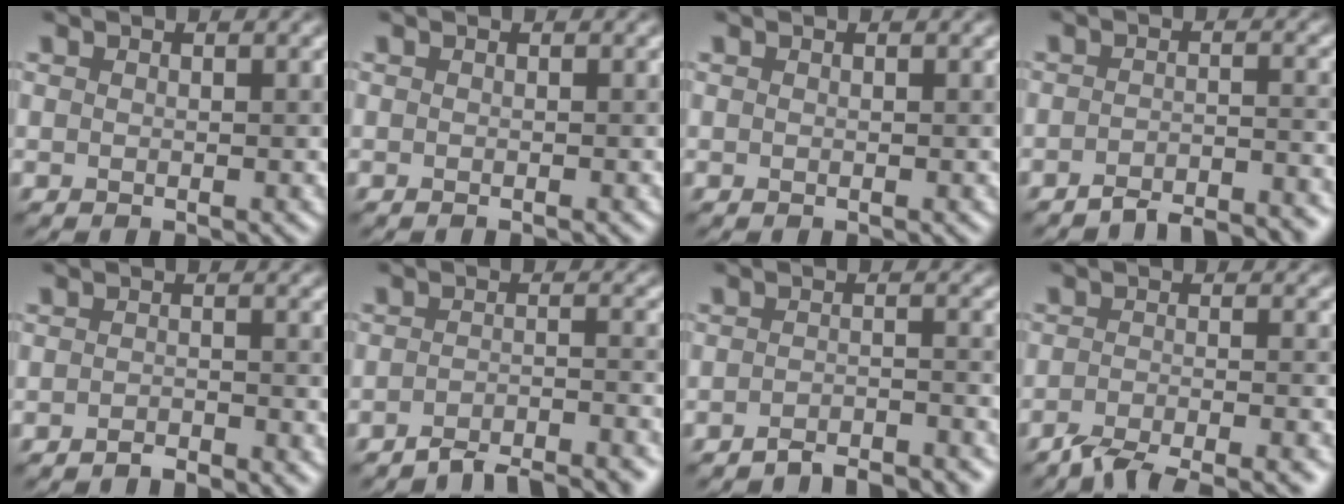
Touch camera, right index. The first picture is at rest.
{"total": 0.0}
{"total": 0.0}
{"total": 4.5, "force": [-4.1, 0.8, 1.8], "torque": [-0.032, 0.002, -0.056]}
{"total": 1.4, "force": [-1.3, 0.1, 0.4], "torque": [-0.007, 0.006, -0.026]}
{"total": 5.3, "force": [-4.6, 1.1, 2.6], "torque": [-0.042, 0.002, -0.066]}
{"total": 3.8, "force": [-3.6, 0.6, 1.2], "torque": [-0.024, 0.003, -0.051]}
{"total": 5.7, "force": [-4.8, 0.9, 3.0], "torque": [-0.049, -0.003, -0.082]}